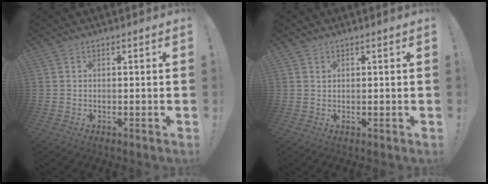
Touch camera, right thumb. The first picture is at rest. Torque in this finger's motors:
{"motor_torque": [-0.05, 0.23, -0.07, 0.18, 0.00]}